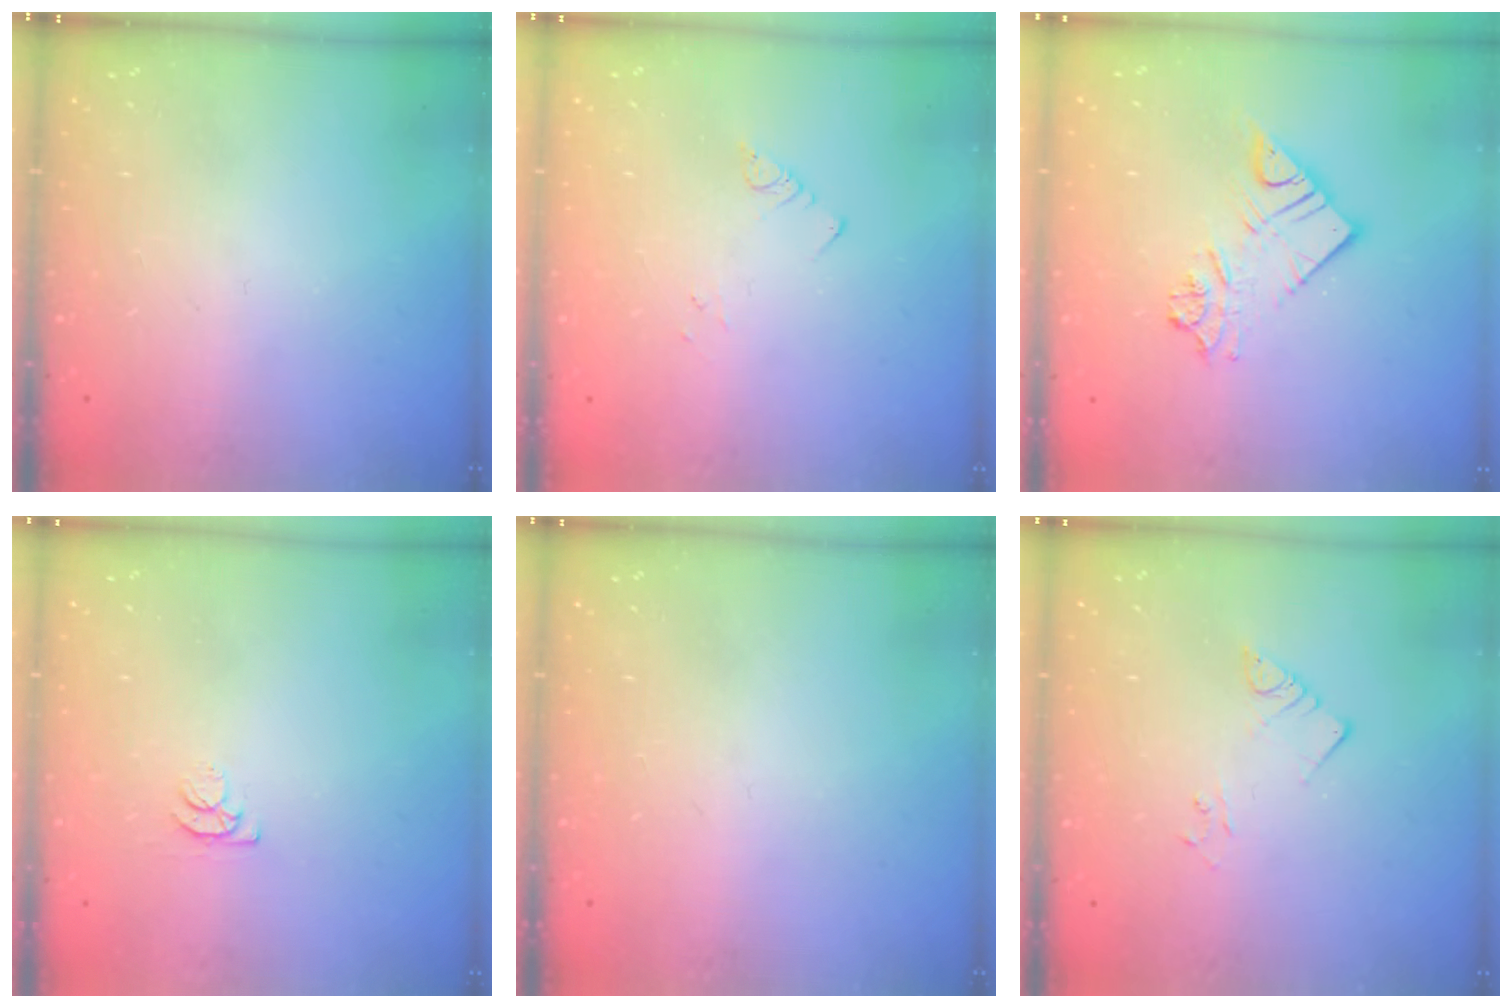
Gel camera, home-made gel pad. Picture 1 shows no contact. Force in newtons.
{"total": 1.9, "press": 1.9, "slide": 0.2}
{"total": 10.8, "press": 10.8, "slide": 1.1}
{"total": 4.3, "press": 4.2, "slide": 0.5}
{"total": 0.7, "press": 0.6, "slide": 0.1}
{"total": 2.2, "press": 2.2, "slide": 0.2}